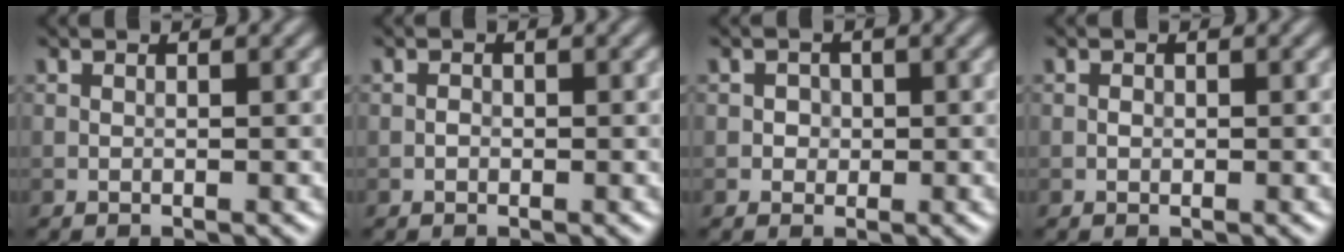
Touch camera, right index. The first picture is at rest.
{"total": 0.5, "force": [-0.2, 0.4, 0.3], "torque": [-0.002, 0.000, -0.005]}
{"total": 1.2, "force": [0.0, 1.1, 0.4], "torque": [0.007, 0.000, 0.000]}
{"total": 0.5, "force": [-0.1, 0.4, 0.3], "torque": [-0.003, -0.001, -0.003]}